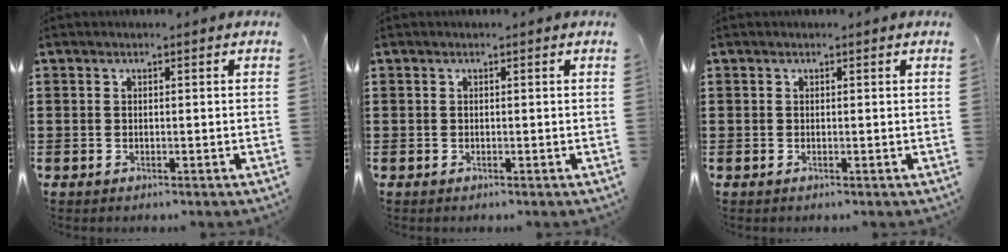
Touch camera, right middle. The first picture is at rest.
{"total": 0.0}
{"total": 0.0}